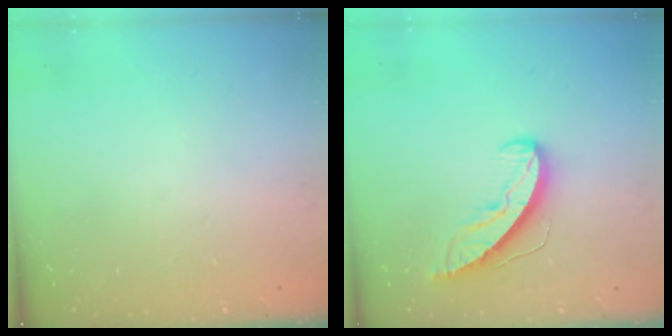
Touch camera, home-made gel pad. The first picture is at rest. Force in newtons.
{"total": 8.3, "press": 8.3, "slide": 0.5}